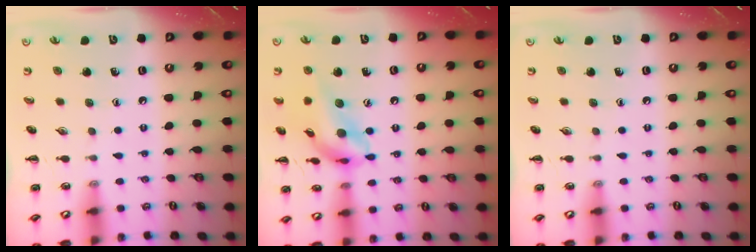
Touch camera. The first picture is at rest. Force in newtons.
{"total": 15.0, "press": 14.7, "slide": 3.0}
{"total": 0.0}